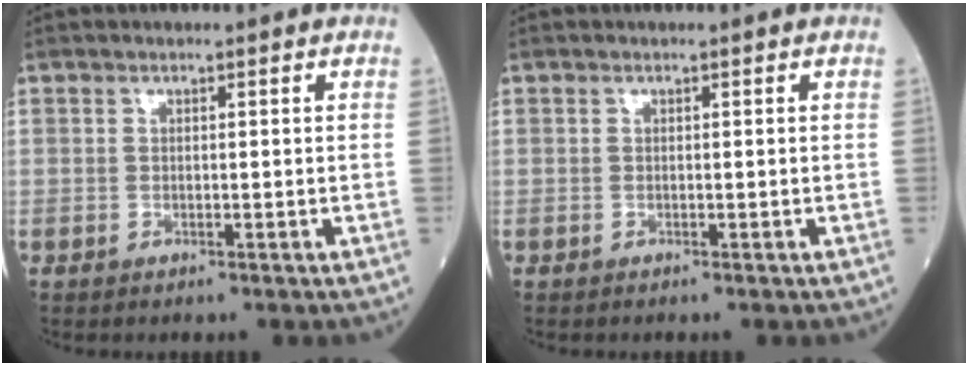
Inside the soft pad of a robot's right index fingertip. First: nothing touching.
{"total": 0.0}